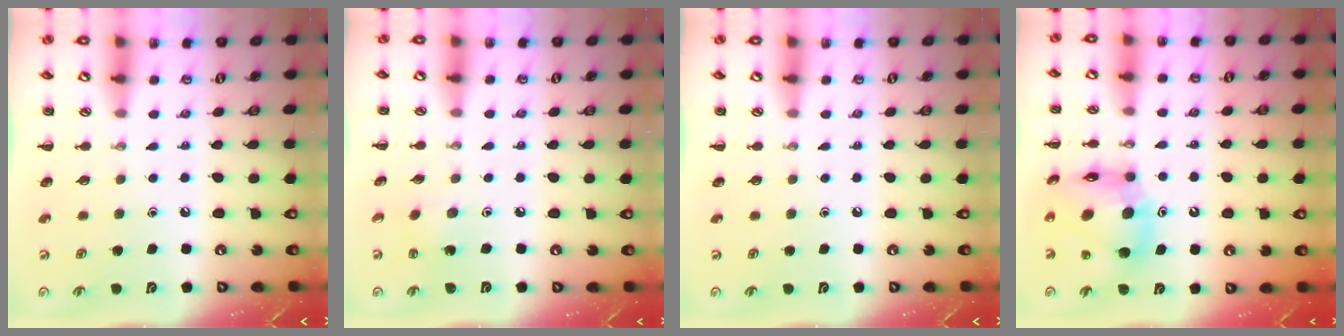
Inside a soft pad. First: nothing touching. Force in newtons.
{"total": 1.4, "press": 1.2, "slide": 0.6}
{"total": 0.0}
{"total": 12.5, "press": 12.0, "slide": 3.7}